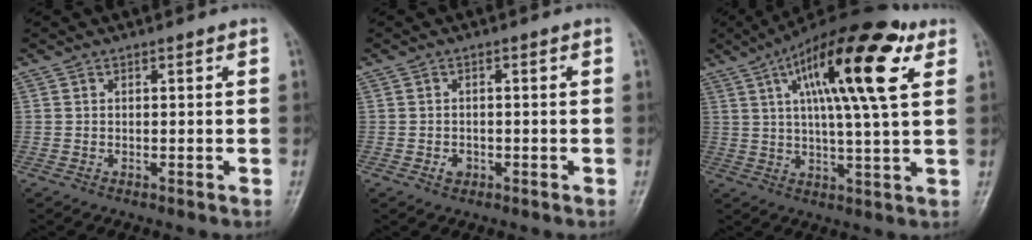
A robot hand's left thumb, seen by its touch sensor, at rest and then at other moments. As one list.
[{"total": 1.8, "force": [-0.8, 1.4, 0.8], "torque": [-0.007, 0.005, -0.011]}, {"total": 20.3, "force": [8.0, 5.1, 17.9], "torque": [-0.275, -0.003, 0.122]}]